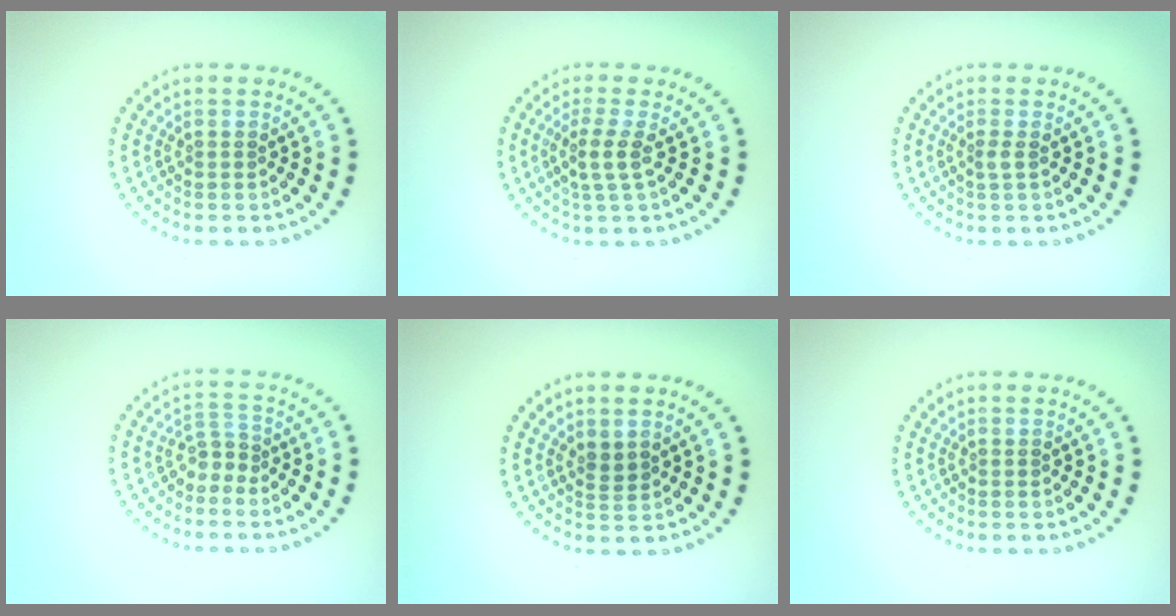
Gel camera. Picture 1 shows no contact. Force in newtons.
{"total": 2.2, "press": 1.7, "slide": 1.4}
{"total": 0.9, "press": 0.6, "slide": 0.6}
{"total": 1.8, "press": 1.2, "slide": 1.3}
{"total": 1.2, "press": 1.0, "slide": 0.6}
{"total": 0.0}